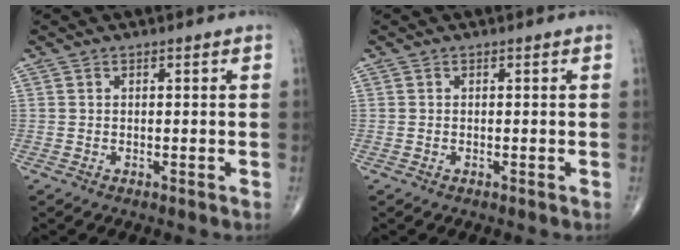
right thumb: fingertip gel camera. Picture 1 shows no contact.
{"total": 0.0}